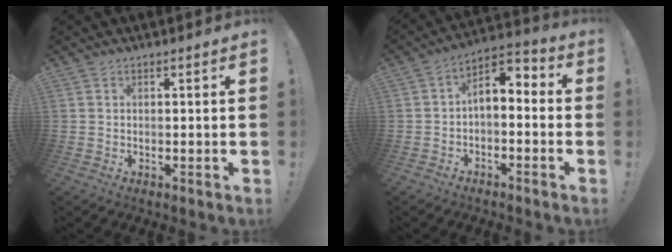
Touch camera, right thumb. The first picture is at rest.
{"total": 4.4, "force": [-1.2, 2.9, 3.1], "torque": [-0.048, 0.007, -0.020]}